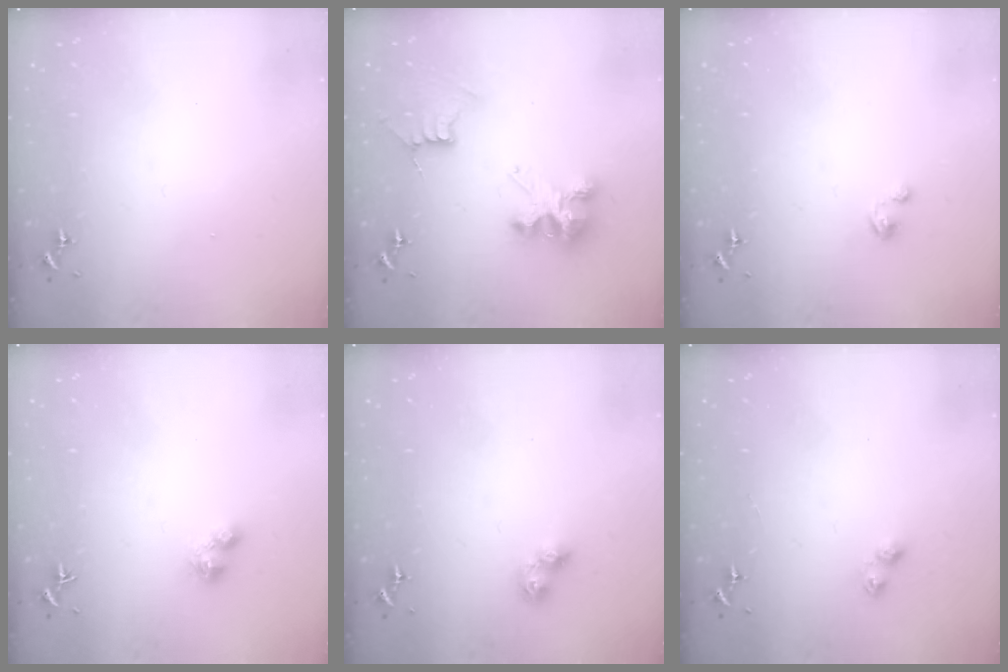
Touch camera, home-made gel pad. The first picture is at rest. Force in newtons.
{"total": 8.5, "press": 8.5, "slide": 0.4}
{"total": 0.9, "press": 0.9, "slide": 0.1}
{"total": 3.7, "press": 3.7, "slide": 0.6}
{"total": 6.3, "press": 6.3, "slide": 0.5}
{"total": 2.8, "press": 2.7, "slide": 0.4}